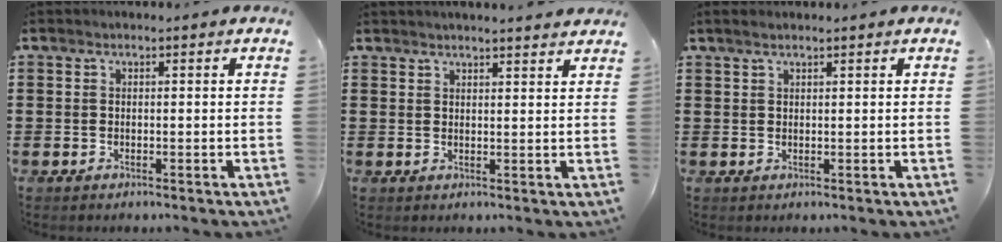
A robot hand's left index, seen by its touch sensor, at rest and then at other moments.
{"total": 2.1, "force": [2.1, -0.3, 0.2], "torque": [-0.010, -0.004, 0.041]}
{"total": 1.0, "force": [0.9, -0.1, 0.4], "torque": [-0.008, -0.001, 0.018]}